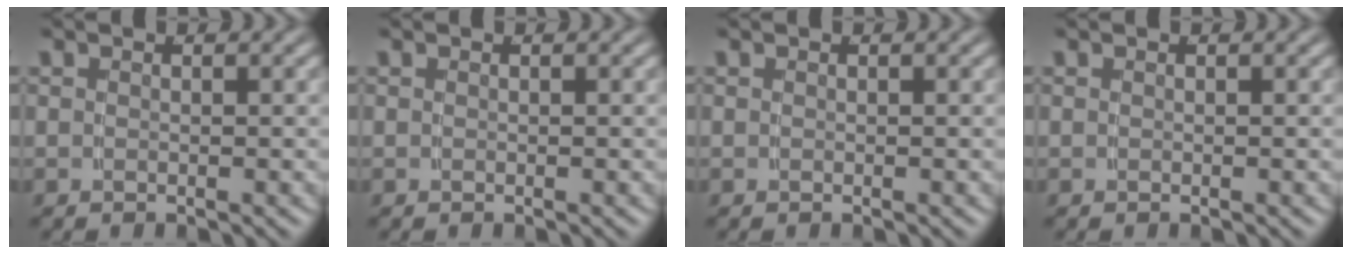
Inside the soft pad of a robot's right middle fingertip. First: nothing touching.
{"total": 0.0}
{"total": 0.0}
{"total": 0.0}